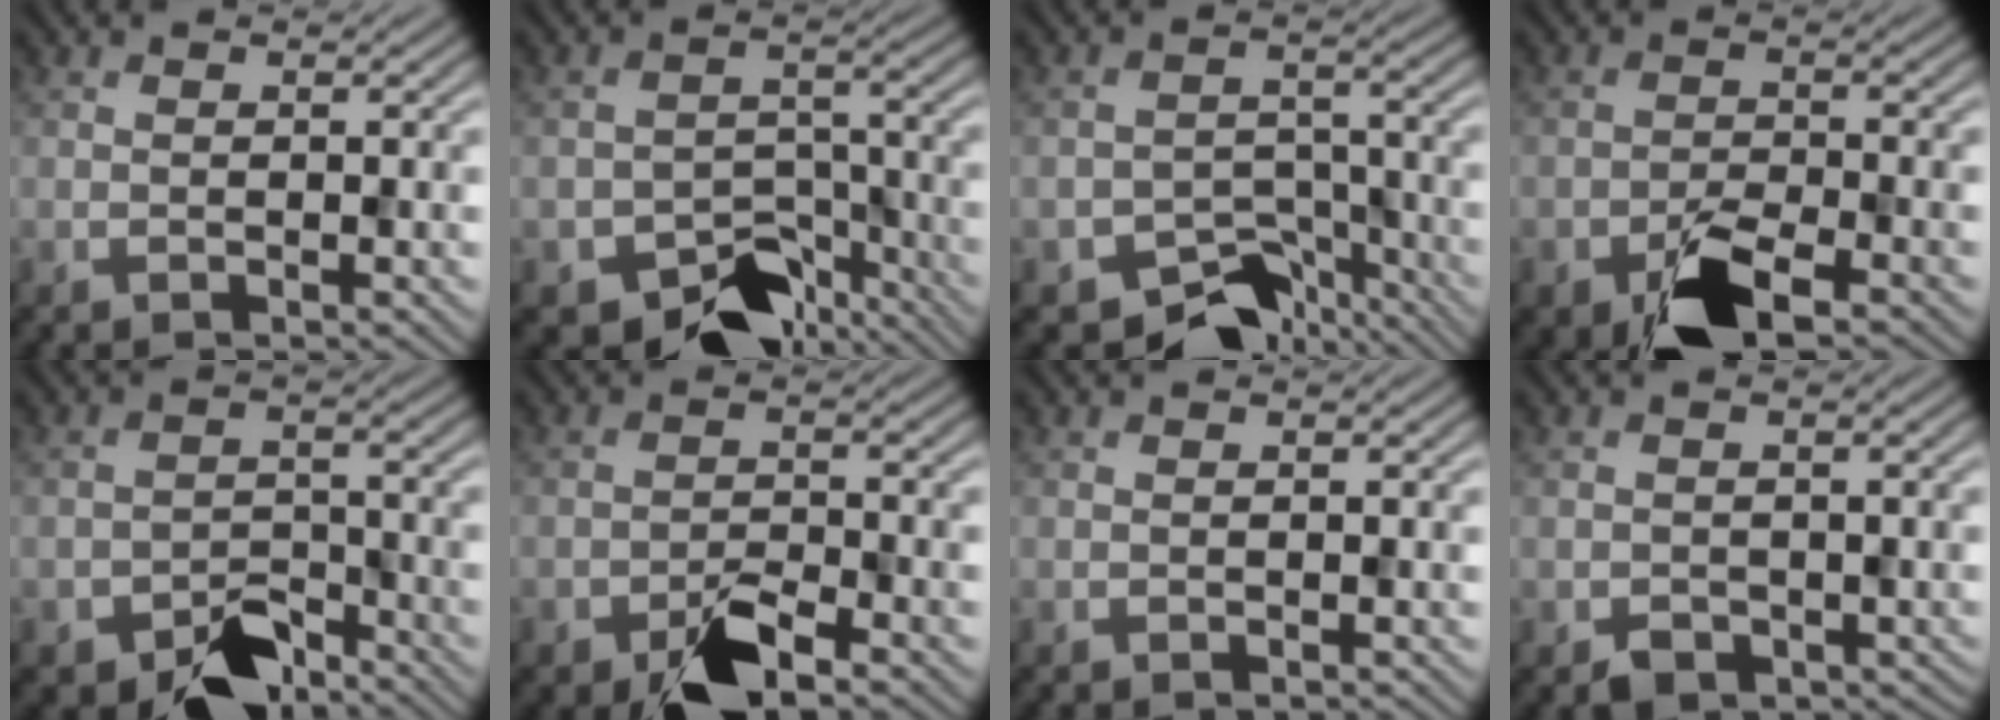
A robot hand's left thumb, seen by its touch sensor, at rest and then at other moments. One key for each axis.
{"total": 9.0, "fx": -6.6, "fy": 4.9, "fz": 3.8, "tx": -0.052, "ty": -0.017, "tz": -0.108}
{"total": 8.0, "fx": -6.1, "fy": 4.2, "fz": 3.0, "tx": -0.038, "ty": -0.012, "tz": -0.100}
{"total": 5.9, "fx": -3.6, "fy": 2.3, "fz": 4.0, "tx": -0.076, "ty": -0.003, "tz": -0.071}
{"total": 5.7, "fx": -4.2, "fy": 2.8, "fz": 2.5, "tx": -0.041, "ty": -0.005, "tz": -0.078}
{"total": 5.2, "fx": -3.3, "fy": 2.0, "fz": 3.5, "tx": -0.058, "ty": -0.001, "tz": -0.064}
{"total": 0.0}
{"total": 2.3, "fx": -1.2, "fy": 1.7, "fz": 0.8, "tx": -0.012, "ty": -0.012, "tz": -0.023}